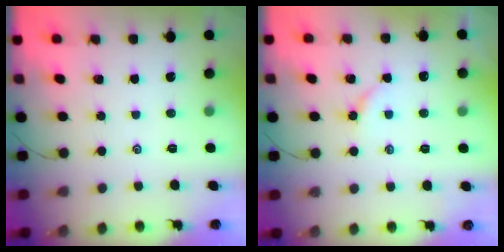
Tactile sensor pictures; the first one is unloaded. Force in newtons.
{"total": 2.7, "press": 2.6, "slide": 0.5}